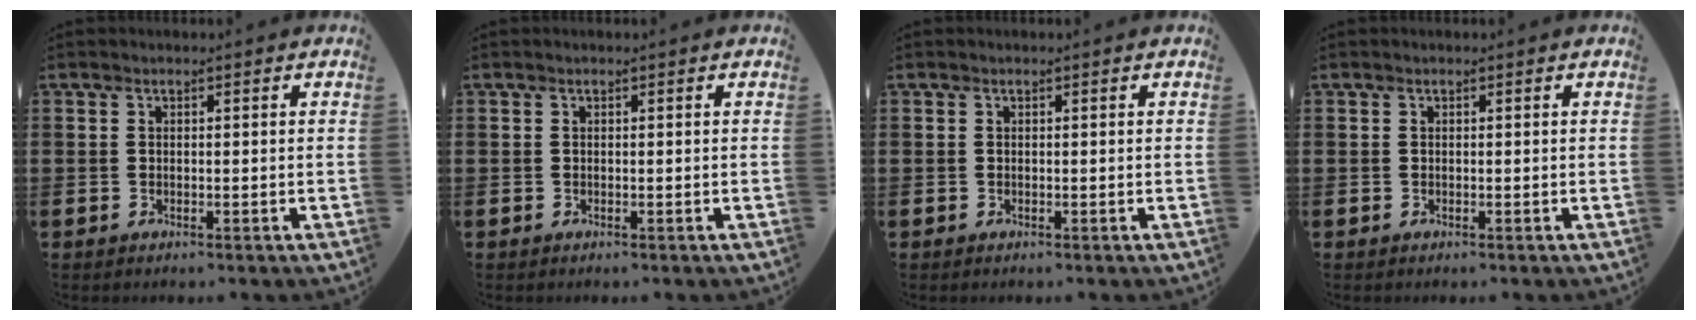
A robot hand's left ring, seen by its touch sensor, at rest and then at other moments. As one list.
[{"total": 0.0}, {"total": 0.0}, {"total": 0.0}]